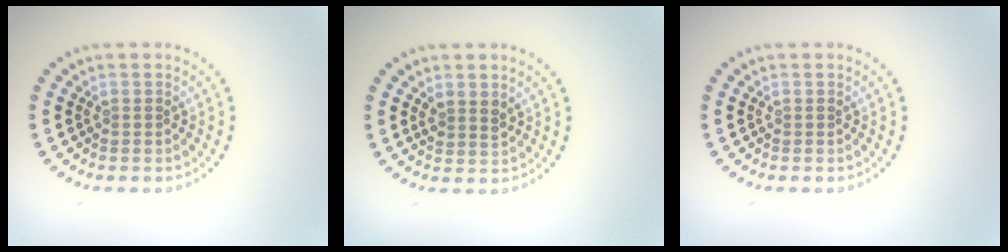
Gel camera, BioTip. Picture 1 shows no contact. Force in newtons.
{"total": 1.4, "press": 1.2, "slide": 0.7}
{"total": 0.0}